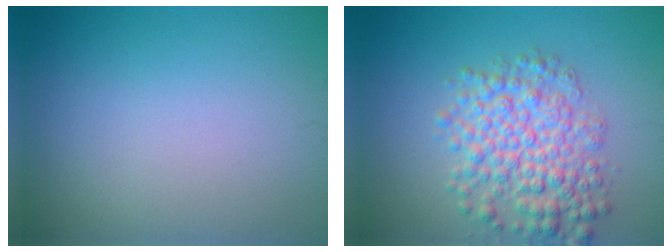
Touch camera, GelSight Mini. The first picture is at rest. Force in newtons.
{"total": 6.1, "press": 6.1, "slide": 0.1}